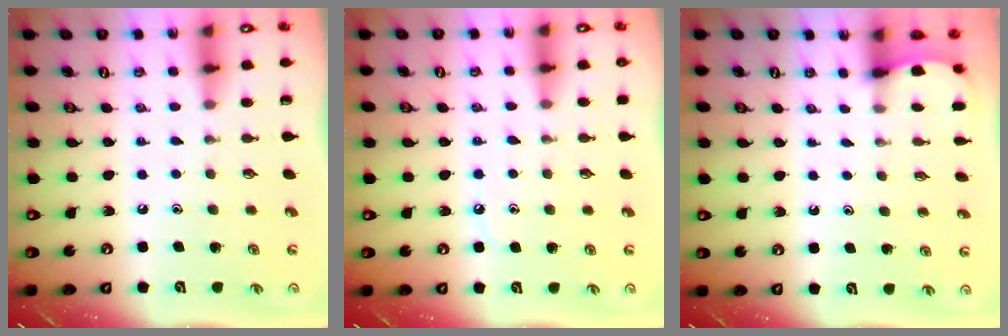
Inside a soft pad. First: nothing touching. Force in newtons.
{"total": 7.5, "press": 7.5, "slide": 0.9}
{"total": 1.3, "press": 1.3, "slide": 0.1}